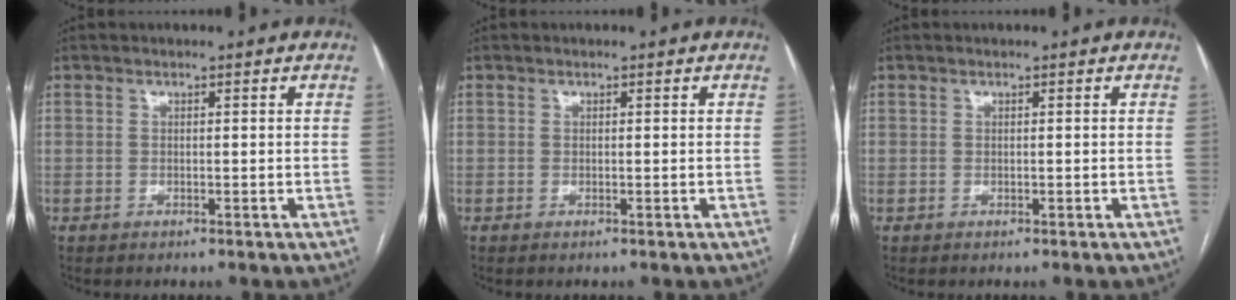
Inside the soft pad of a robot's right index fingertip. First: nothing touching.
{"total": 0.0}
{"total": 0.0}